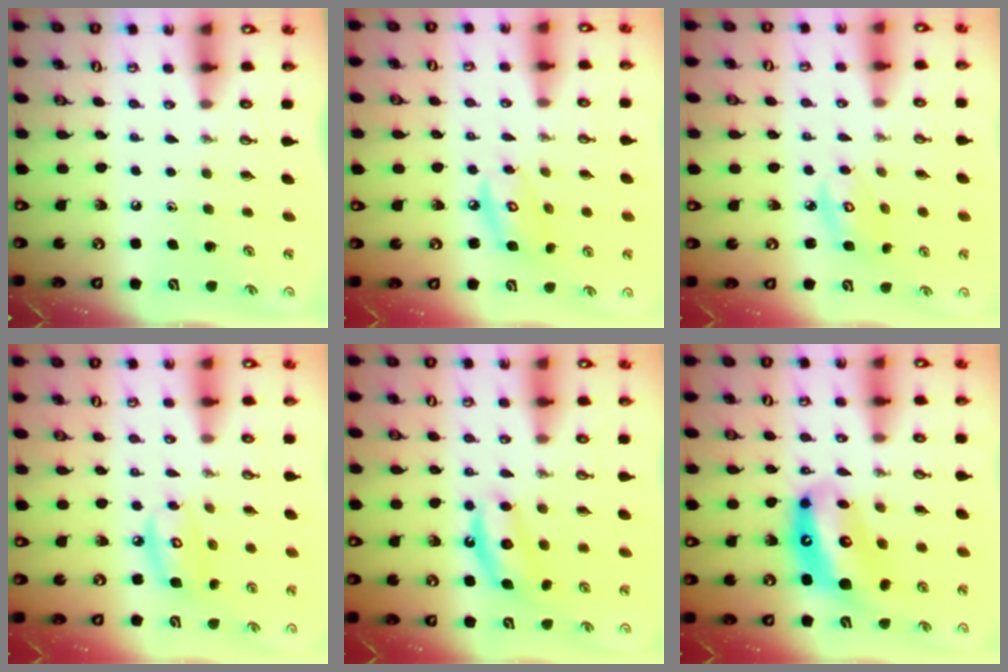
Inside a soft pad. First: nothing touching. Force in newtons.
{"total": 7.4, "press": 7.4, "slide": 0.3}
{"total": 5.1, "press": 5.1, "slide": 0.2}
{"total": 7.9, "press": 7.8, "slide": 0.5}
{"total": 6.9, "press": 6.9, "slide": 0.8}
{"total": 14.1, "press": 14.0, "slide": 1.2}